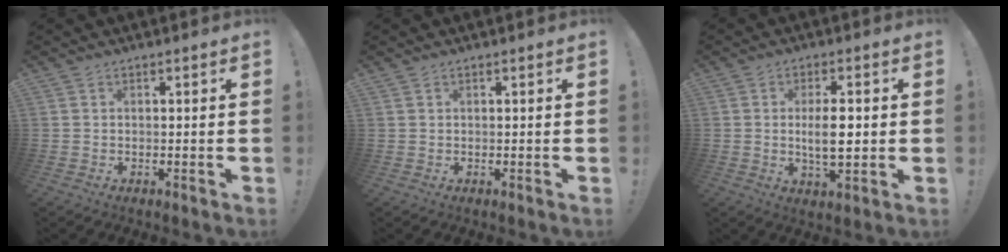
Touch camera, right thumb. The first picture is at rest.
{"total": 0.0}
{"total": 8.1, "force": [0.3, 2.9, 7.6], "torque": [-0.131, -0.010, -0.004]}